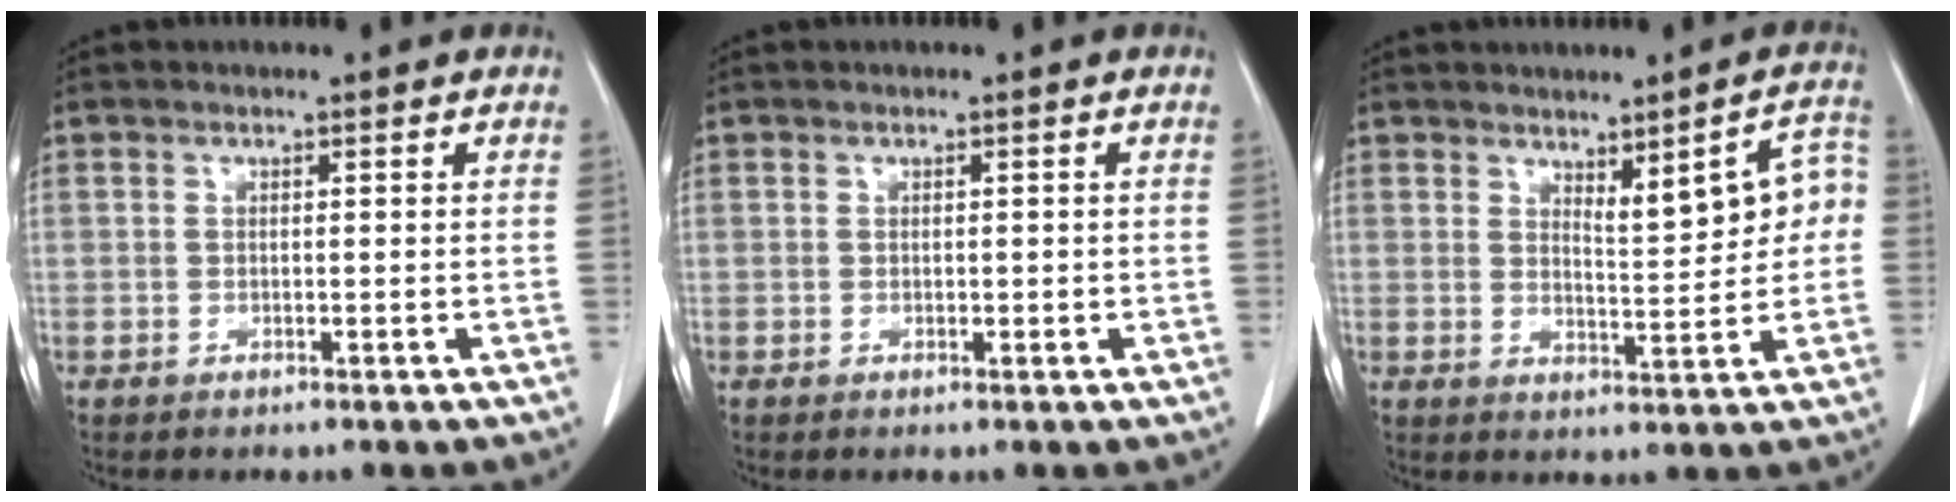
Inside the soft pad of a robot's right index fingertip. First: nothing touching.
{"total": 1.0, "force": [0.0, 0.8, 0.6], "torque": [-0.006, 0.003, 0.002]}
{"total": 6.9, "force": [1.6, 2.0, 6.5], "torque": [-0.081, 0.012, 0.028]}